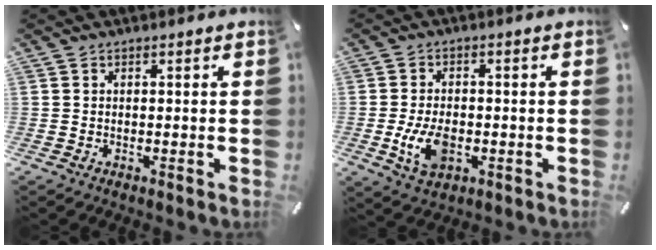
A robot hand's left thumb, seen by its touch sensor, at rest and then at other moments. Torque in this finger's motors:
{"motor_torque": [0.15, 0.16, 0.25, 0.19, 0.09]}